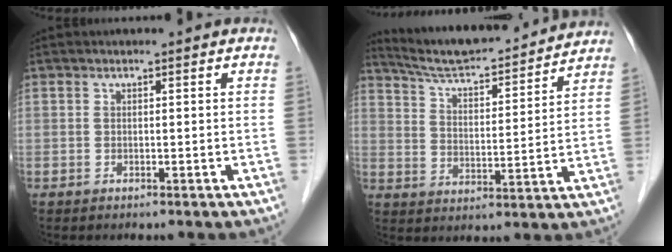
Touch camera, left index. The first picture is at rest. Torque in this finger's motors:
{"motor_torque": [-0.10, -0.32, 0.10, 0.08]}